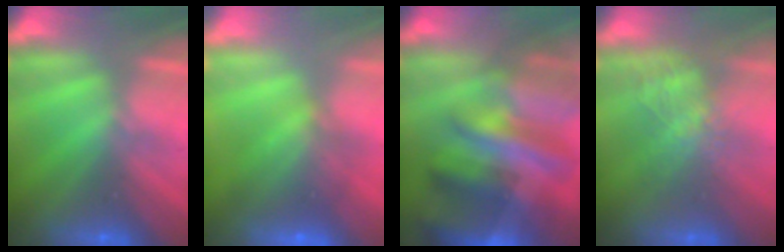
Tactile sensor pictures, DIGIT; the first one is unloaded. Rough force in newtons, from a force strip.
{"total": 7.1}
{"total": 9.3}
{"total": 4.7}